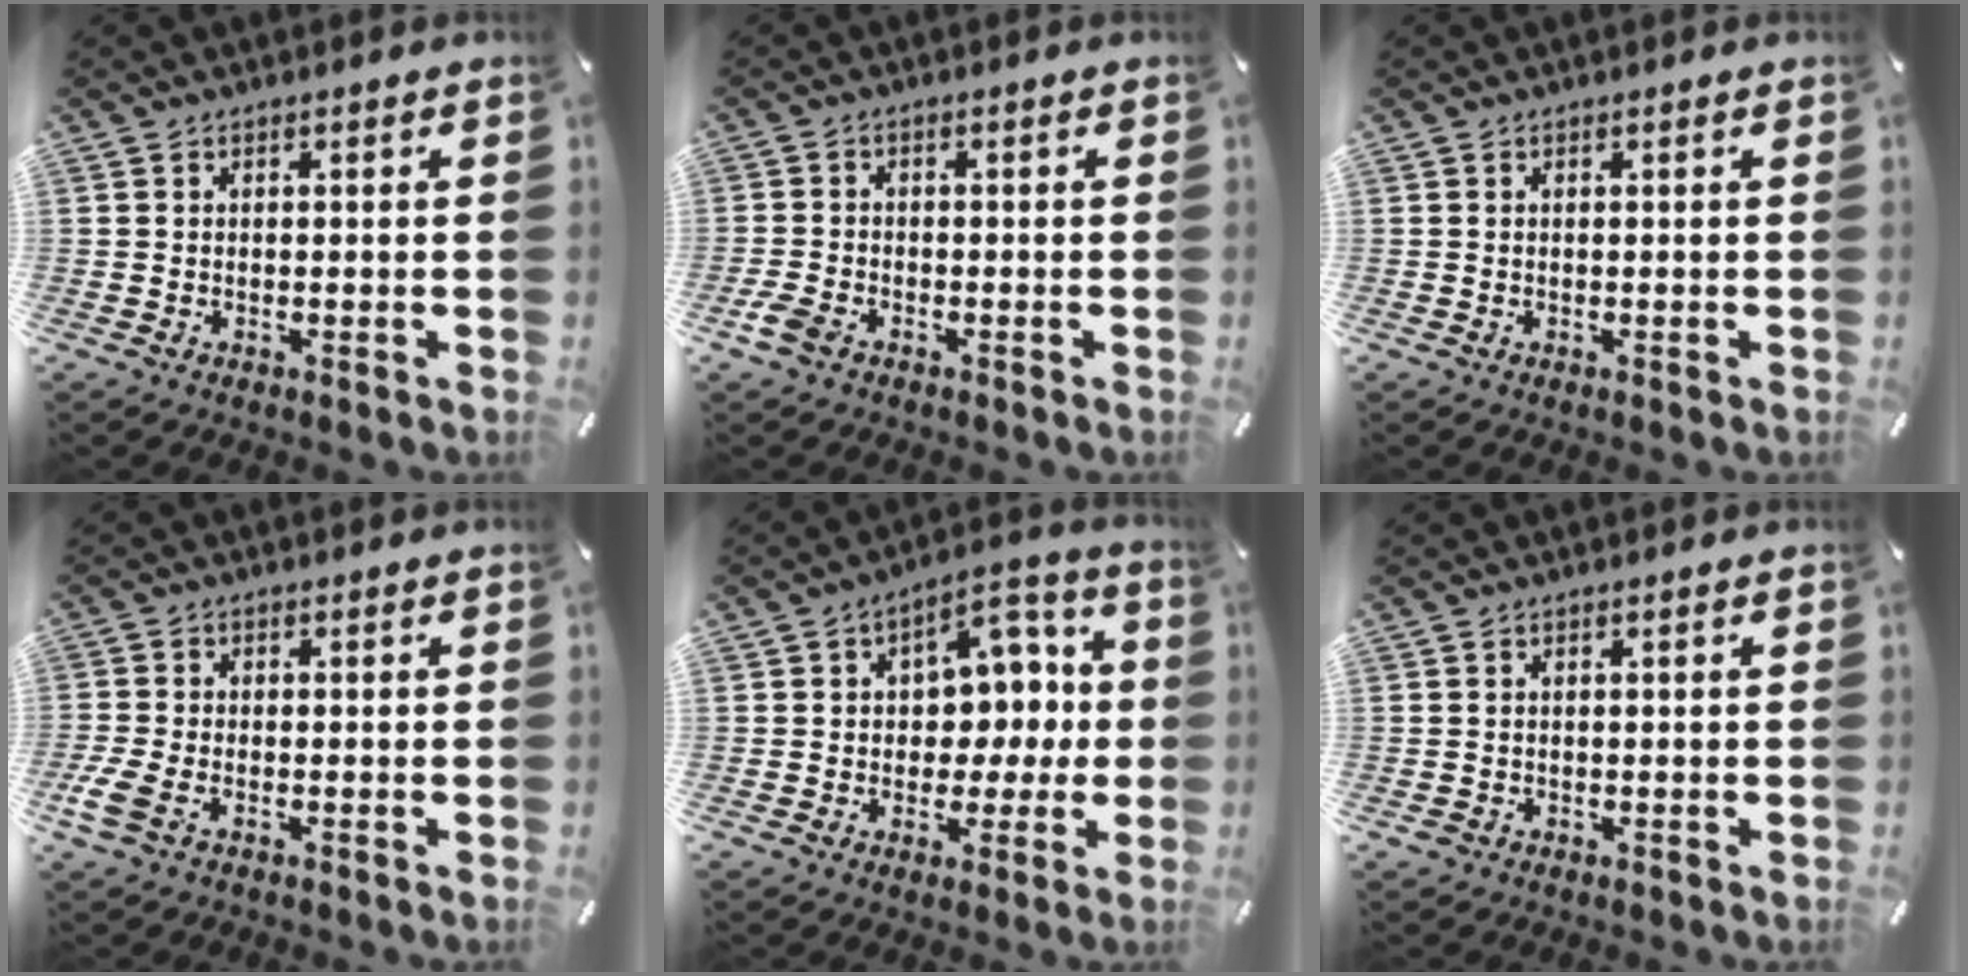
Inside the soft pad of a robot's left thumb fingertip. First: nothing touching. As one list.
[{"total": 3.3, "force": [-2.1, 1.8, 1.8], "torque": [-0.057, -0.001, -0.046]}, {"total": 0.0}, {"total": 4.2, "force": [-2.0, 2.2, 3.0], "torque": [-0.082, -0.006, -0.042]}, {"total": 10.1, "force": [0.8, 8.4, 5.6], "torque": [-0.056, -0.008, 0.016]}, {"total": 0.7, "force": [-0.2, 0.7, 0.1], "torque": [-0.002, 0.002, -0.006]}]